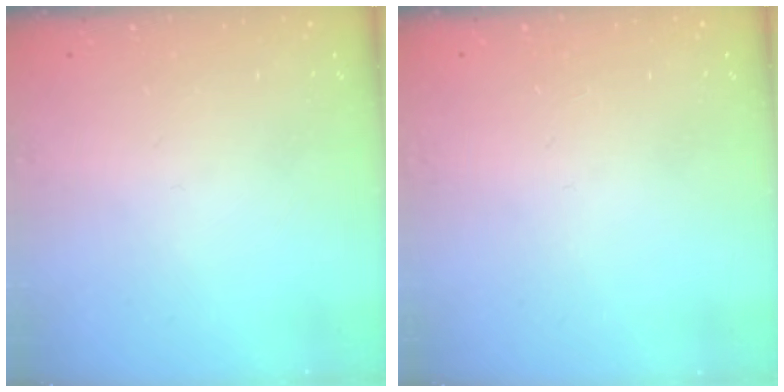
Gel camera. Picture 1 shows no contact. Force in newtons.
{"total": 0.0}